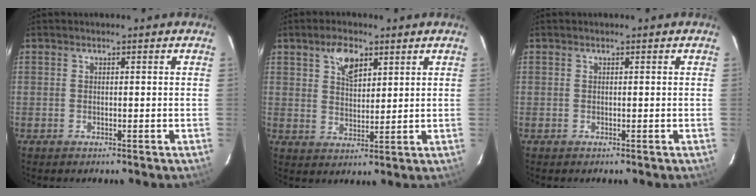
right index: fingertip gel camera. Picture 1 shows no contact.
{"total": 6.1, "force": [3.4, 3.1, 4.0], "torque": [-0.066, 0.007, 0.062]}
{"total": 0.0}